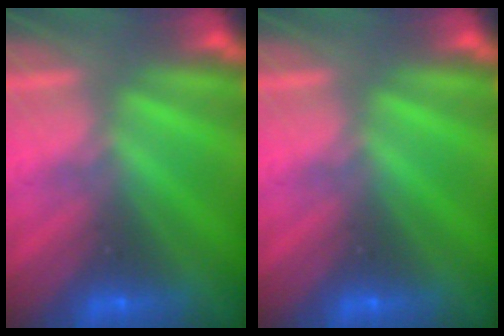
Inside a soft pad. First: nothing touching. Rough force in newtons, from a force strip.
{"total": 0.0}